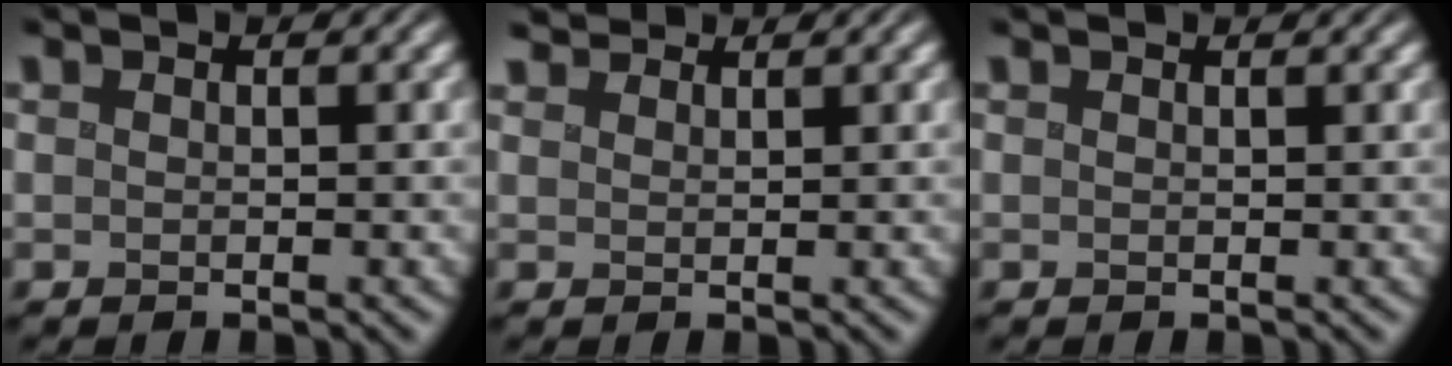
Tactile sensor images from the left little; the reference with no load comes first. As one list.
[{"total": 3.2, "force": [3.0, 1.0, 0.8], "torque": [-0.022, 0.009, 0.043]}, {"total": 0.7, "force": [0.6, 0.2, 0.2], "torque": [-0.001, 0.002, 0.001]}]